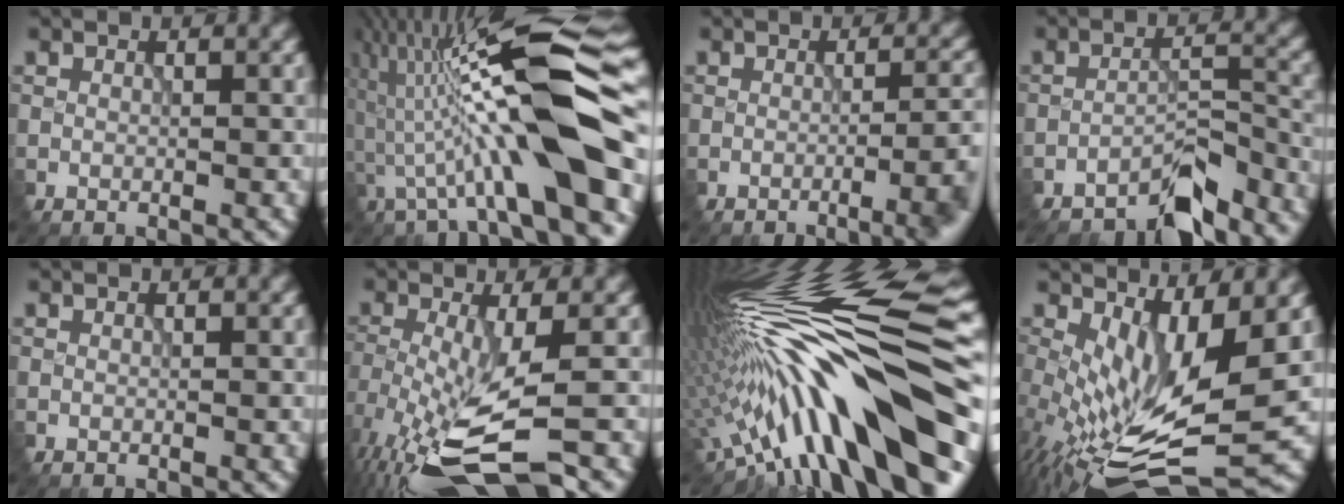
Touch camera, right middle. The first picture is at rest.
{"total": 13.6, "force": [-2.3, 2.2, 13.2], "torque": [-0.233, 0.034, -0.033]}
{"total": 5.6, "force": [-2.5, 1.8, 4.6], "torque": [-0.047, 0.004, -0.029]}
{"total": 6.2, "force": [-5.8, 1.2, 1.9], "torque": [-0.027, 0.008, -0.094]}
{"total": 0.0}
{"total": 8.6, "force": [-4.6, 2.1, 6.9], "torque": [-0.160, -0.018, -0.084]}
{"total": 17.1, "force": [-3.2, 4.2, 16.3], "torque": [-0.239, 0.039, -0.070]}
{"total": 9.6, "force": [0.0, 3.3, 9.0], "torque": [-0.193, -0.031, 0.015]}